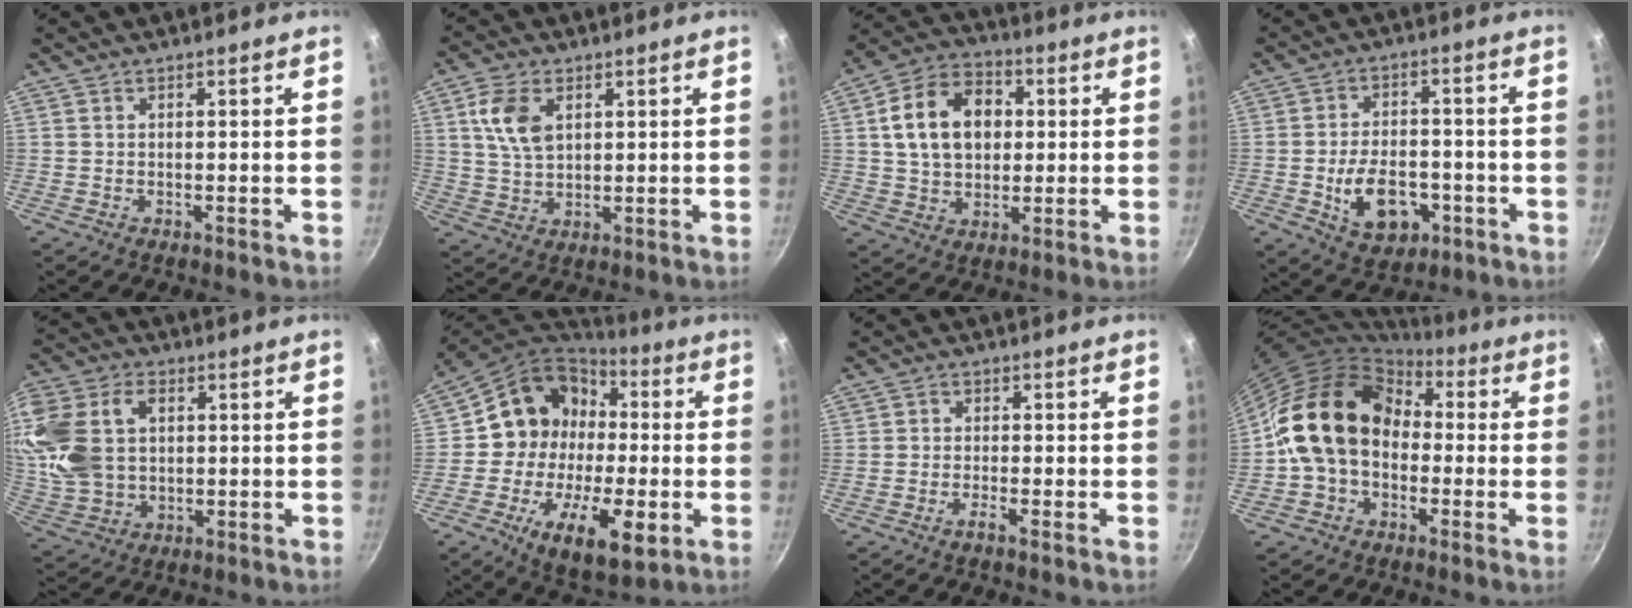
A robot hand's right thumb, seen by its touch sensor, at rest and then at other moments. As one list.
[{"total": 8.2, "force": [2.7, 5.1, 5.8], "torque": [-0.105, -0.008, 0.052]}, {"total": 15.2, "force": [2.6, 11.1, 10.1], "torque": [-0.146, 0.016, 0.036]}, {"total": 11.8, "force": [-3.6, 7.6, 8.3], "torque": [-0.108, 0.016, -0.048]}, {"total": 16.7, "force": [2.9, 11.9, 11.4], "torque": [-0.232, 0.009, 0.060]}, {"total": 21.1, "force": [-3.2, 15.4, 14.0], "torque": [-0.199, 0.035, -0.058]}, {"total": 1.7, "force": [-1.1, 0.2, 1.3], "torque": [-0.029, 0.011, -0.029]}, {"total": 16.2, "force": [0.1, 12.4, 10.3], "torque": [-0.151, 0.045, -0.014]}]